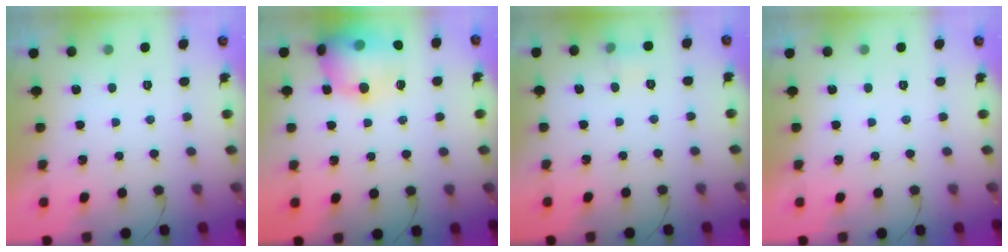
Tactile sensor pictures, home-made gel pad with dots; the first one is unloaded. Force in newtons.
{"total": 16.5, "press": 16.2, "slide": 3.3}
{"total": 4.7, "press": 4.3, "slide": 1.8}
{"total": 0.0}